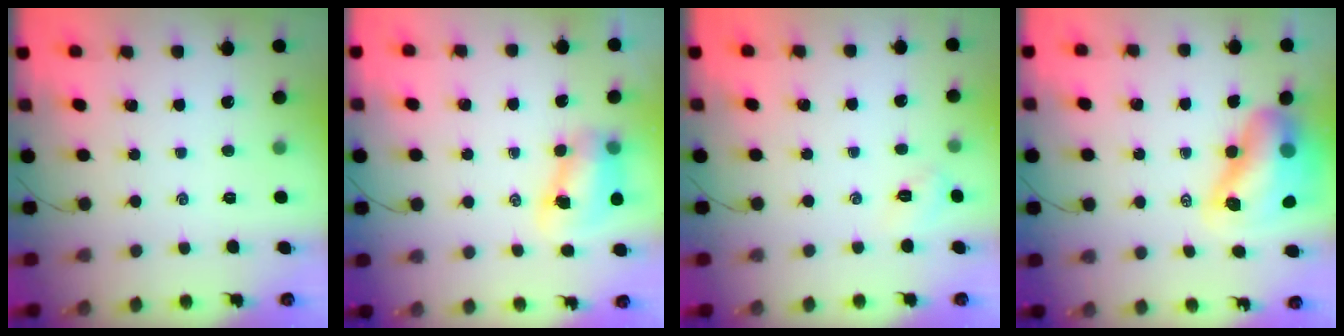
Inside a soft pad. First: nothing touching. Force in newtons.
{"total": 8.0, "press": 7.9, "slide": 1.1}
{"total": 2.7, "press": 2.6, "slide": 0.8}
{"total": 14.6, "press": 14.1, "slide": 3.9}